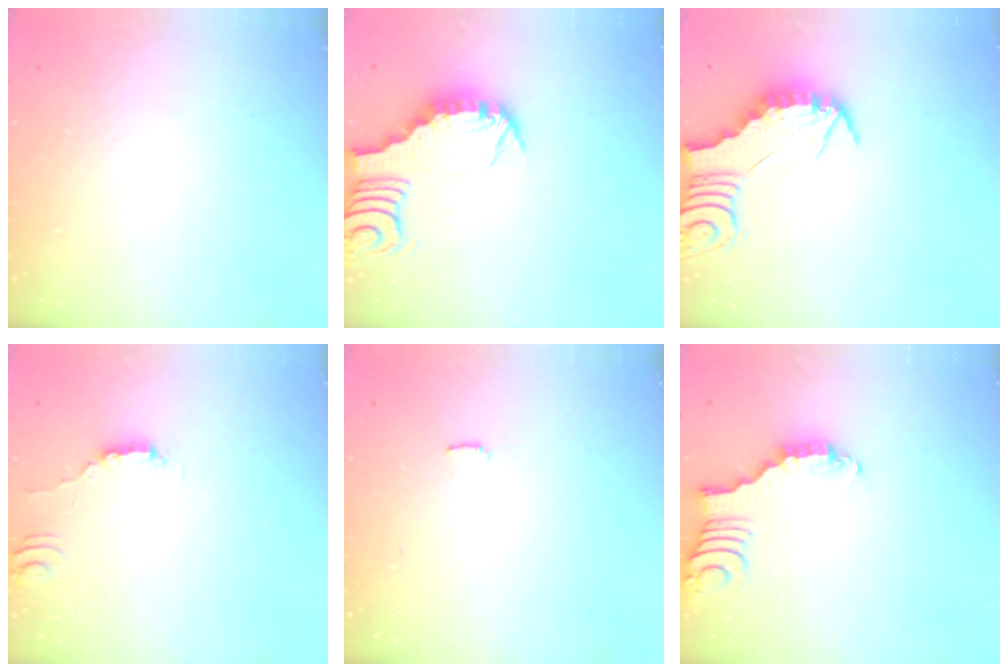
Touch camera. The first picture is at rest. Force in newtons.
{"total": 3.5, "press": 3.5, "slide": 0.3}
{"total": 2.9, "press": 2.8, "slide": 0.3}
{"total": 2.9, "press": 2.8, "slide": 0.4}
{"total": 5.5, "press": 5.5, "slide": 0.5}
{"total": 2.7, "press": 2.7, "slide": 0.4}